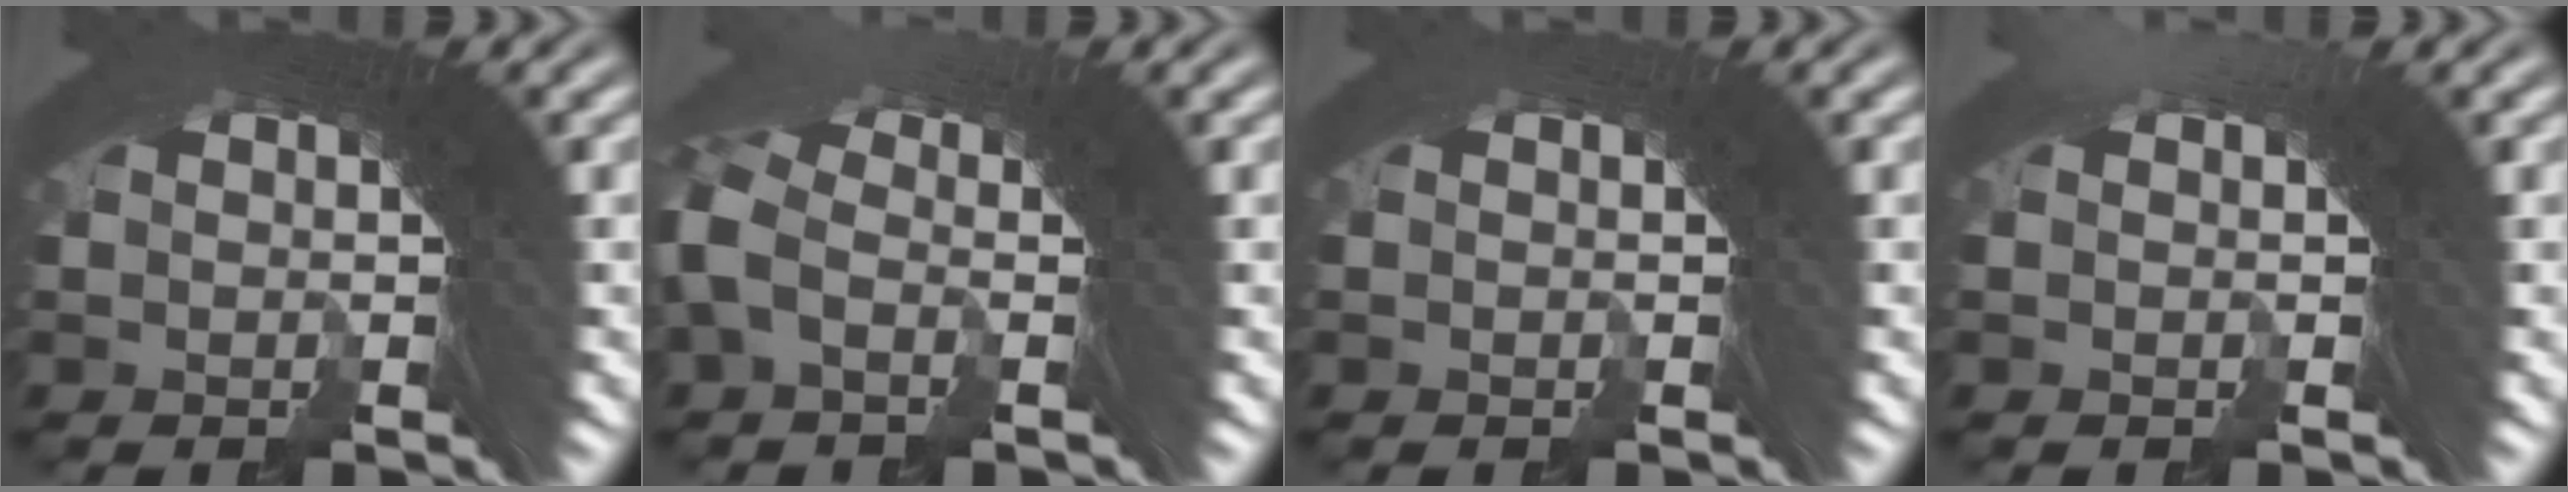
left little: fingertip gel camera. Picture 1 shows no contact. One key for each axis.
{"total": 2.1, "fx": -0.7, "fy": 1.4, "fz": 1.3, "tx": -0.034, "ty": 0.012, "tz": -0.024}
{"total": 0.7, "fx": -0.4, "fy": 0.6, "fz": 0.2, "tx": -0.013, "ty": -0.013, "tz": -0.003}
{"total": 0.0}